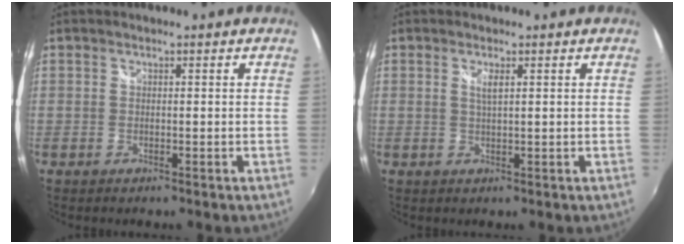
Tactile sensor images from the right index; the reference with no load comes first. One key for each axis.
{"total": 1.6, "fx": 0.6, "fy": 0.2, "fz": 1.5, "tx": -0.026, "ty": 0.000, "tz": 0.009}